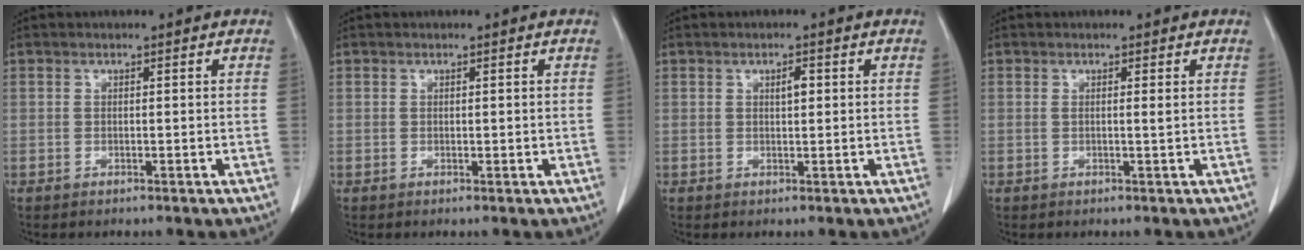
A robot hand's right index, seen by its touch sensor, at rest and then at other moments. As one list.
[{"total": 0.6, "force": [0.1, 0.4, 0.4], "torque": [-0.005, -0.001, 0.003]}, {"total": 1.6, "force": [0.5, 0.5, 1.4], "torque": [-0.025, 0.001, 0.008]}, {"total": 0.8, "force": [0.2, -0.2, 0.8], "torque": [-0.014, 0.000, 0.002]}]